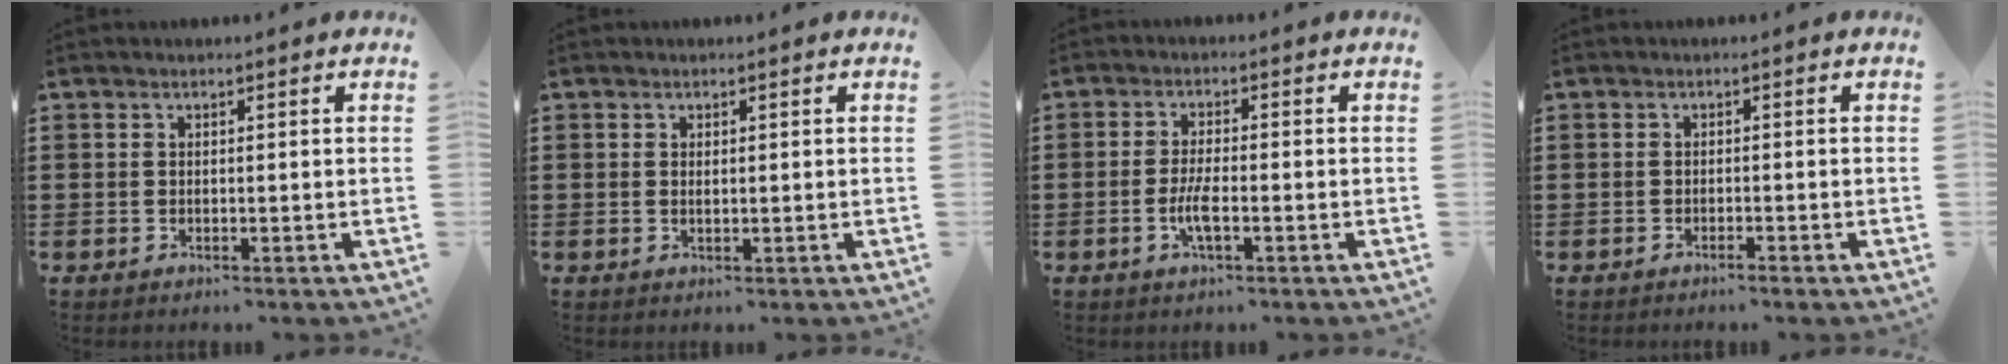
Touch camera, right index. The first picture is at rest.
{"total": 0.8, "force": [0.2, 0.3, 0.7], "torque": [-0.014, 0.002, 0.003]}
{"total": 3.7, "force": [-1.2, 0.9, 3.4], "torque": [-0.073, -0.003, -0.026]}
{"total": 0.8, "force": [-0.7, 0.0, 0.4], "torque": [-0.009, -0.001, -0.013]}